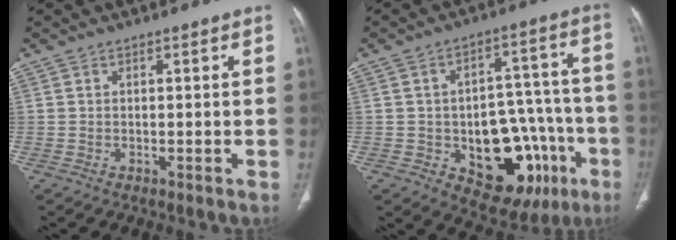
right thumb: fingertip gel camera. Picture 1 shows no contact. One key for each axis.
{"total": 20.4, "fx": -7.0, "fy": 12.1, "fz": 14.8, "tx": -0.154, "ty": 0.045, "tz": -0.075}